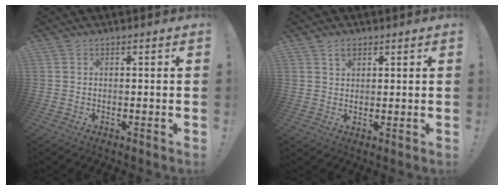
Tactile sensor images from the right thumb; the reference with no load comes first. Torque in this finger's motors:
{"motor_torque": [-0.08, 0.40, -0.01, 0.03, -0.01]}